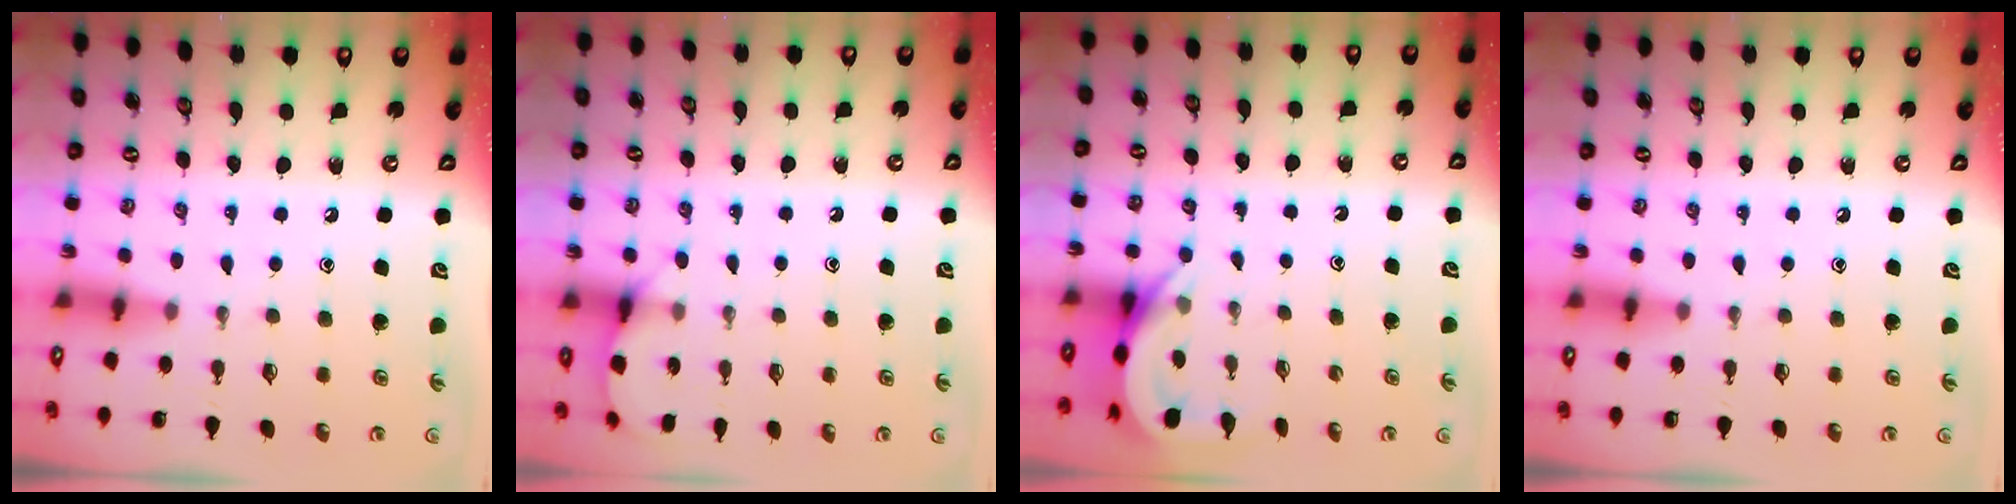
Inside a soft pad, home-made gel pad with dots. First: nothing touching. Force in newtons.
{"total": 5.6, "press": 5.6, "slide": 0.7}
{"total": 5.4, "press": 5.4, "slide": 0.3}
{"total": 0.0}